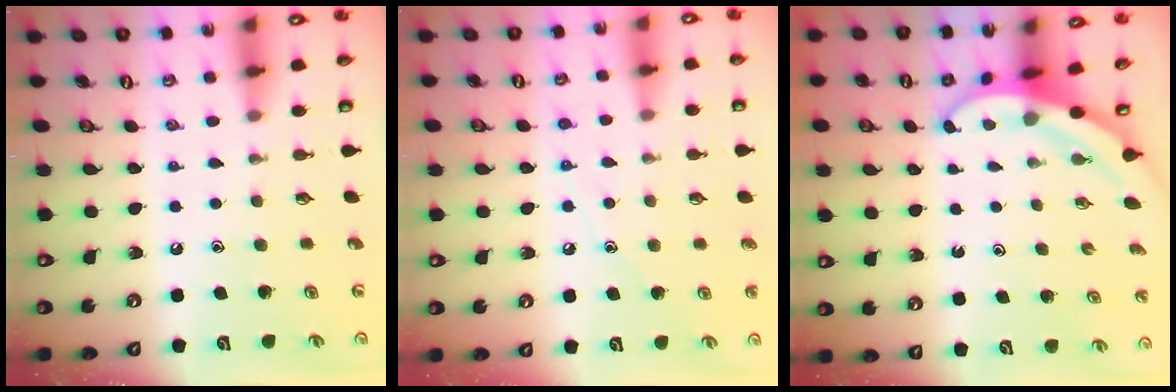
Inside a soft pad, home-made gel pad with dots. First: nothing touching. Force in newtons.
{"total": 7.2, "press": 7.2, "slide": 0.7}
{"total": 3.5, "press": 3.5, "slide": 0.1}